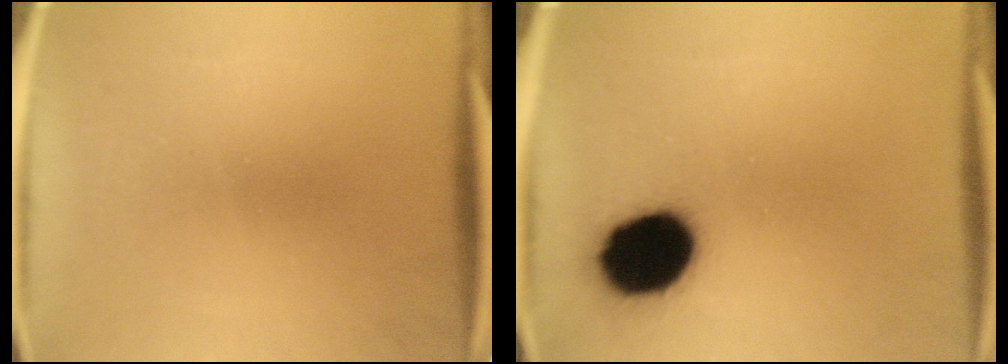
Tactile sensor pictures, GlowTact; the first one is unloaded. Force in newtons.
{"total": 15.9}